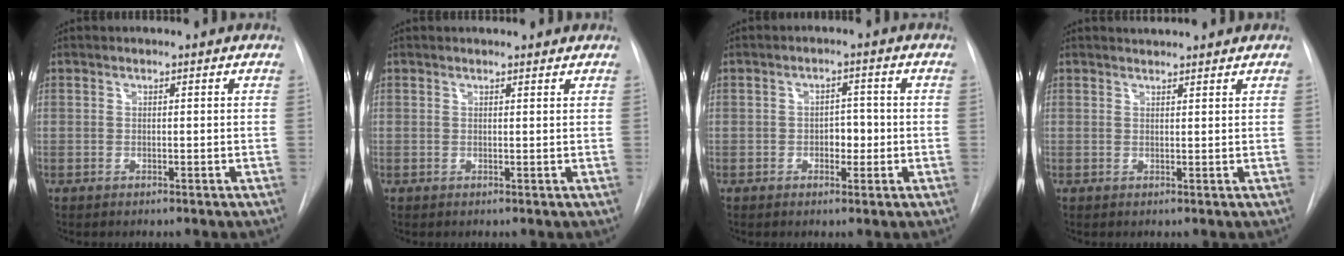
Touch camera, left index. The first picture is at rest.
{"total": 3.6, "force": [3.4, 0.7, 0.9], "torque": [-0.013, 0.011, 0.036]}
{"total": 2.9, "force": [-1.0, 1.7, 2.1], "torque": [-0.021, 0.001, -0.013]}
{"total": 3.6, "force": [3.4, 0.4, 0.9], "torque": [-0.016, 0.019, 0.043]}